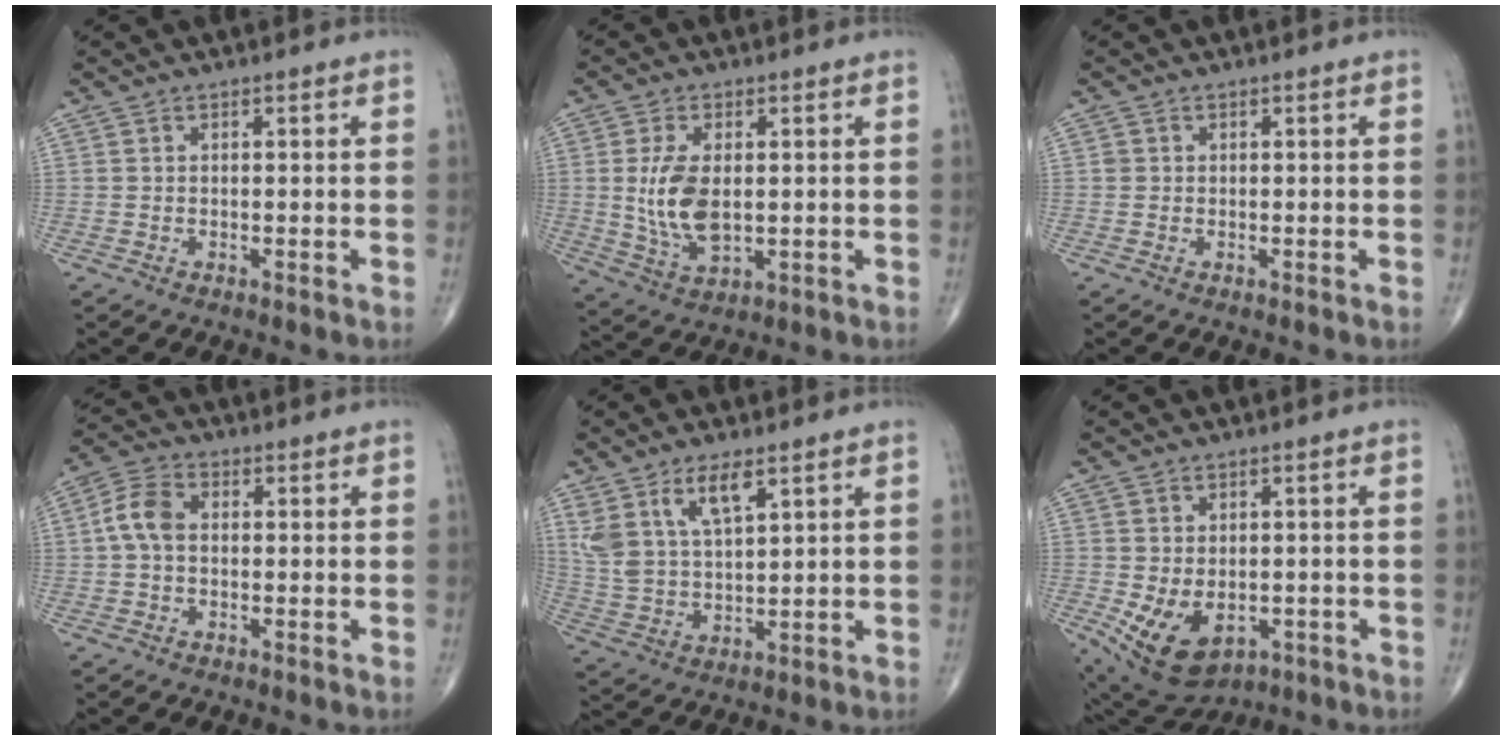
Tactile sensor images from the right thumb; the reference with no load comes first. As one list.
[{"total": 9.8, "force": [0.6, 5.1, 8.3], "torque": [-0.166, -0.013, 0.021]}, {"total": 0.8, "force": [0.1, 0.7, 0.2], "torque": [0.002, 0.002, 0.001]}, {"total": 6.0, "force": [0.2, 4.1, 4.4], "torque": [-0.088, 0.019, -0.005]}, {"total": 9.5, "force": [5.3, 3.9, 6.8], "torque": [-0.132, -0.021, 0.113]}, {"total": 10.5, "force": [-2.9, 6.8, 7.3], "torque": [-0.117, -0.003, -0.027]}]